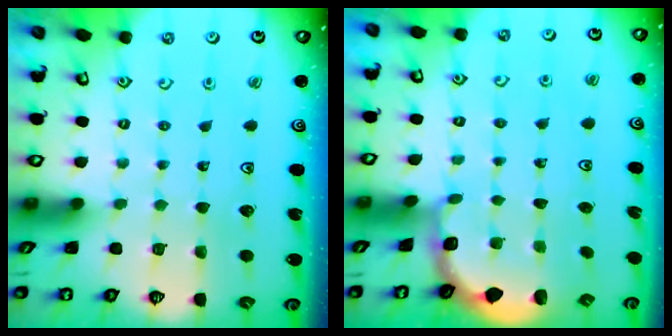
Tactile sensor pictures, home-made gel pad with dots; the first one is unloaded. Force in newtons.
{"total": 2.0, "press": 1.8, "slide": 0.7}